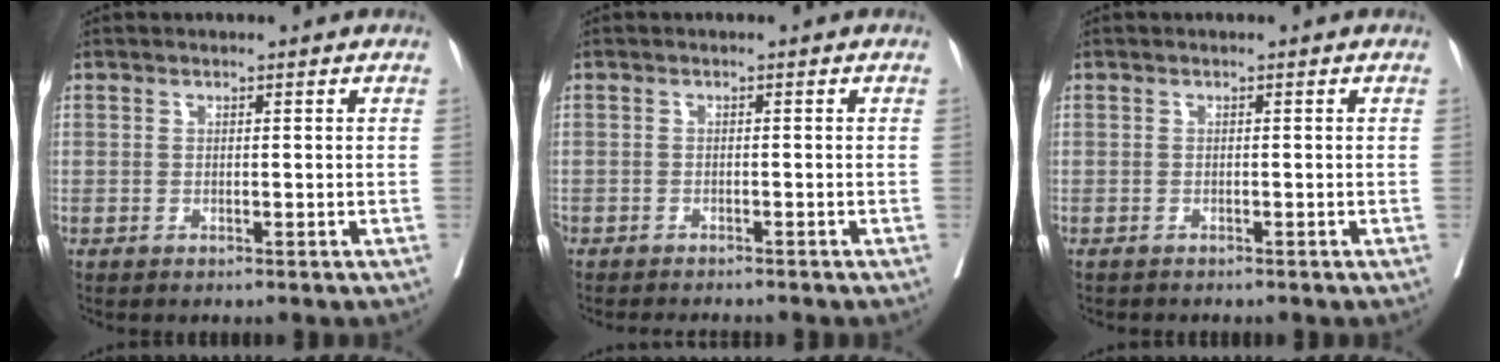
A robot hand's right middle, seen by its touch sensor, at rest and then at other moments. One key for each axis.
{"total": 4.0, "fx": -3.7, "fy": 0.6, "fz": 1.4, "tx": -0.013, "ty": -0.006, "tz": -0.052}
{"total": 1.0, "fx": -0.9, "fy": 0.3, "fz": 0.2, "tx": -0.009, "ty": -0.001, "tz": -0.014}